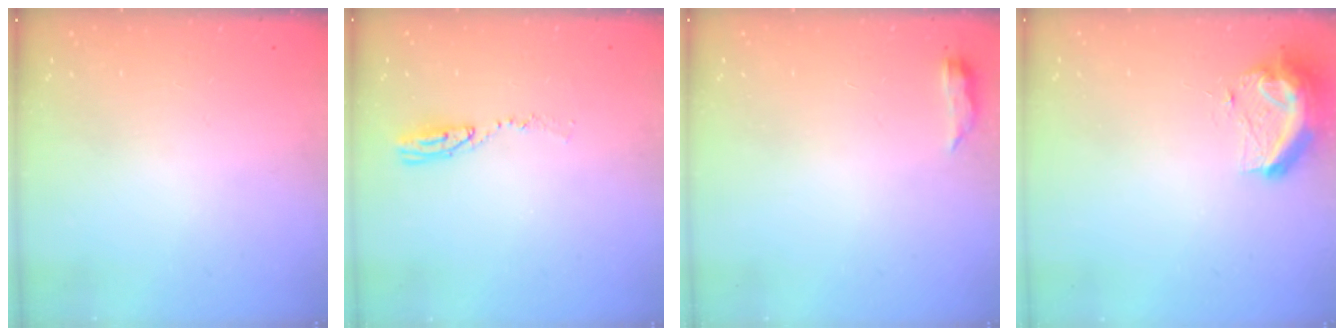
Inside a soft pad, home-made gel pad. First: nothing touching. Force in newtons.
{"total": 5.6, "press": 5.6, "slide": 0.4}
{"total": 3.2, "press": 3.1, "slide": 0.6}
{"total": 10.0, "press": 9.9, "slide": 0.8}